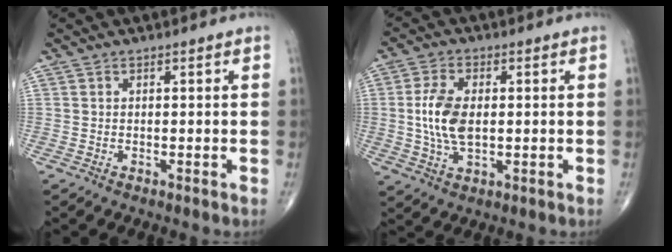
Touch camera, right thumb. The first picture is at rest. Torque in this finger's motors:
{"motor_torque": [1.44, 1.33, 0.83, -0.39, 0.10]}